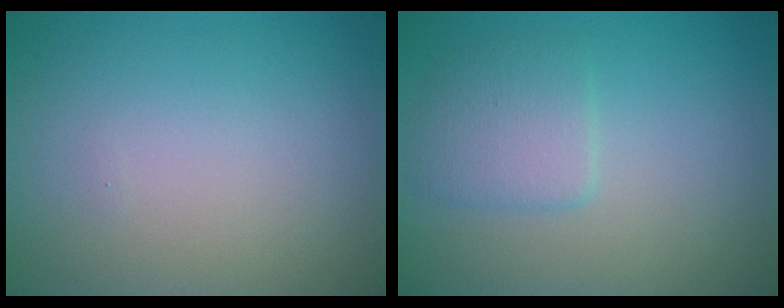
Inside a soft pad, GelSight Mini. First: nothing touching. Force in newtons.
{"total": 2.5, "press": 2.5, "slide": 0.1}